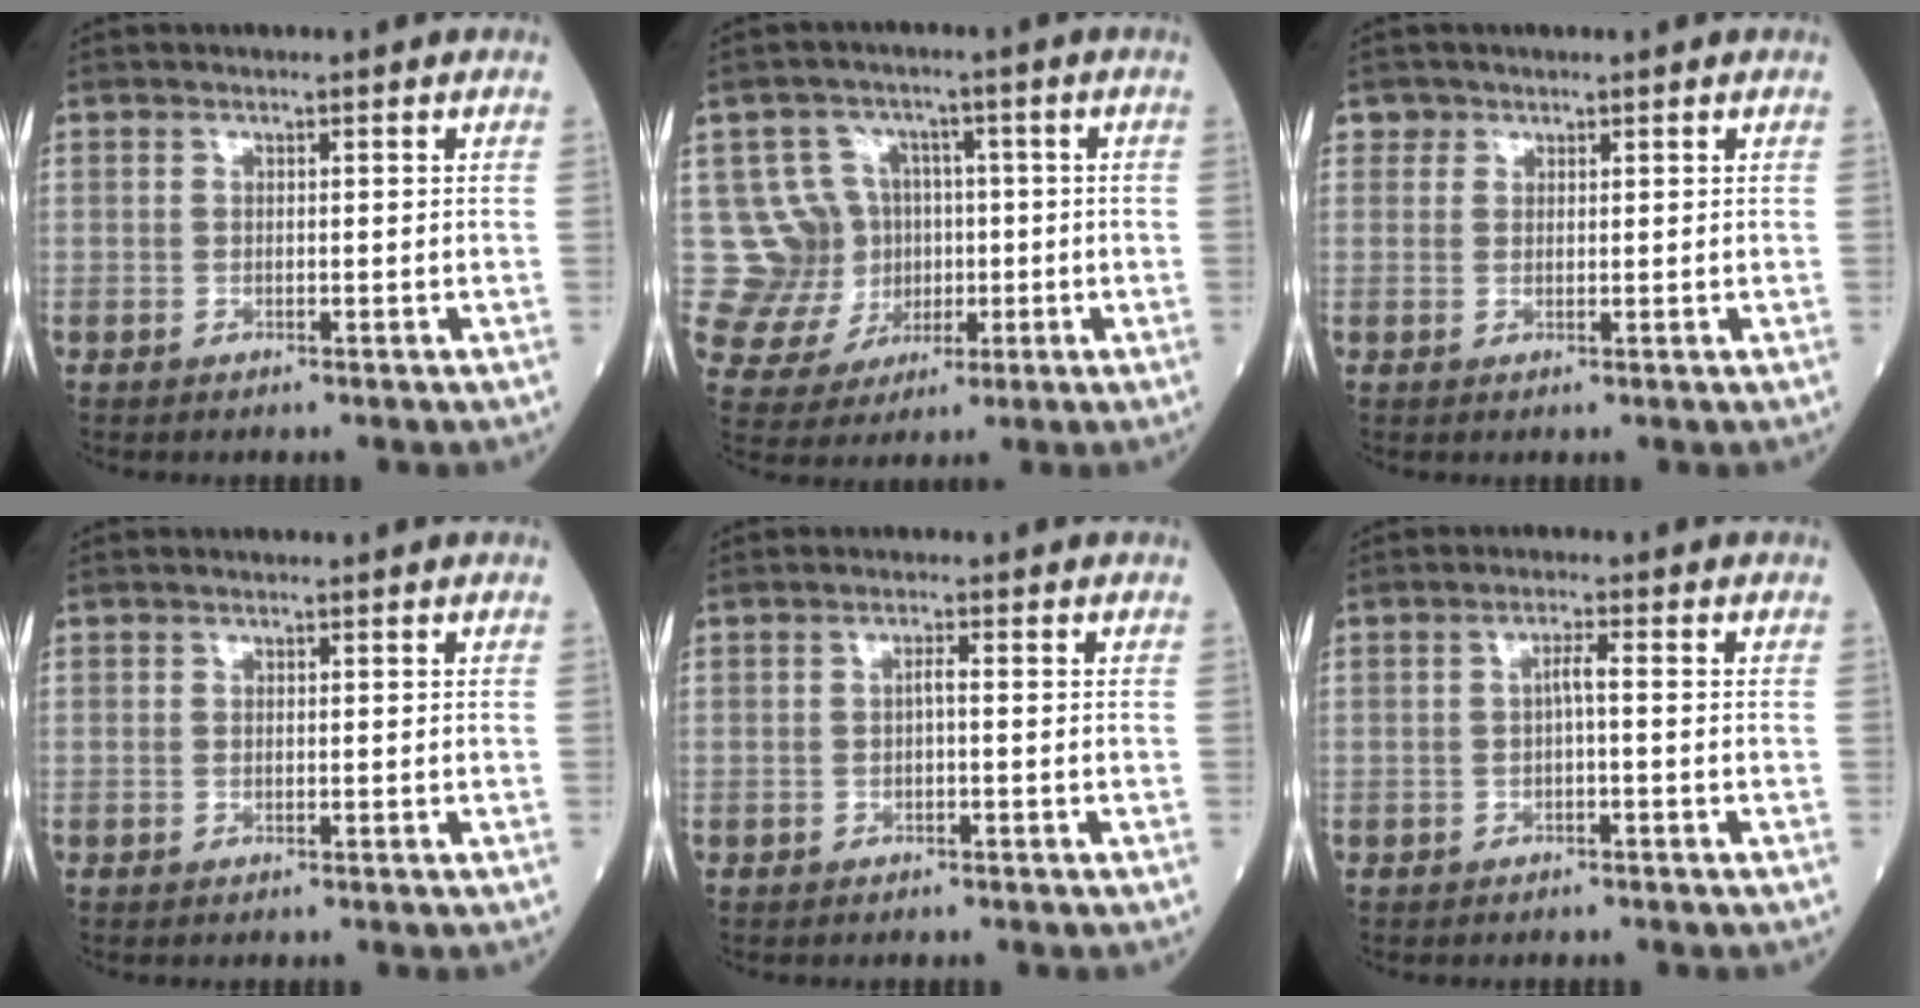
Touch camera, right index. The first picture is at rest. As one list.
[{"total": 10.0, "force": [0.9, 9.8, 1.7], "torque": [-0.039, 0.040, 0.032]}, {"total": 1.2, "force": [0.7, 0.9, -0.2], "torque": [0.013, 0.001, 0.008]}, {"total": 0.0}, {"total": 1.0, "force": [-0.2, 0.1, 1.0], "torque": [-0.017, 0.002, -0.004]}, {"total": 1.8, "force": [-0.3, 0.1, 1.8], "torque": [-0.030, 0.004, -0.005]}]